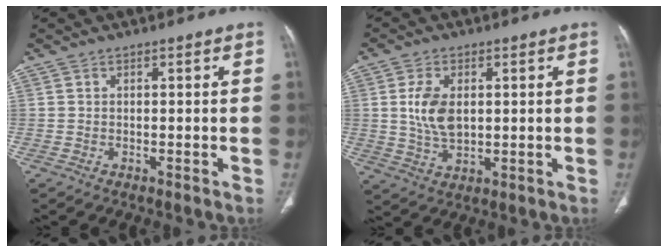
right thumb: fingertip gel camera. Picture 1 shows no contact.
{"total": 7.6, "force": [1.2, 4.5, 6.0], "torque": [-0.112, -0.007, 0.028]}